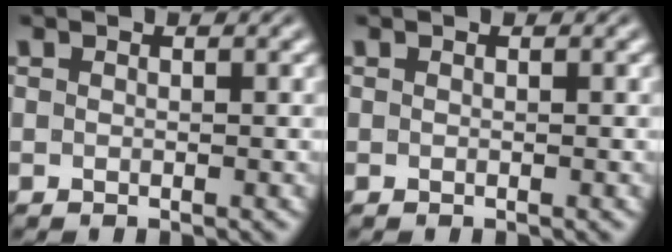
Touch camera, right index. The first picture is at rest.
{"total": 0.0}